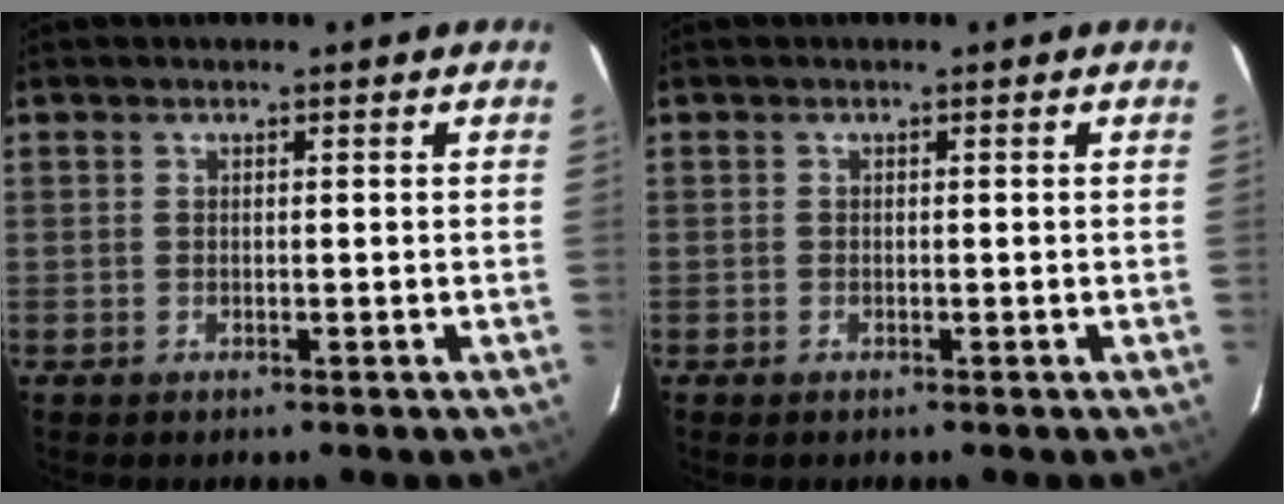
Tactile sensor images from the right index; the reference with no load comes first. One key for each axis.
{"total": 0.0}